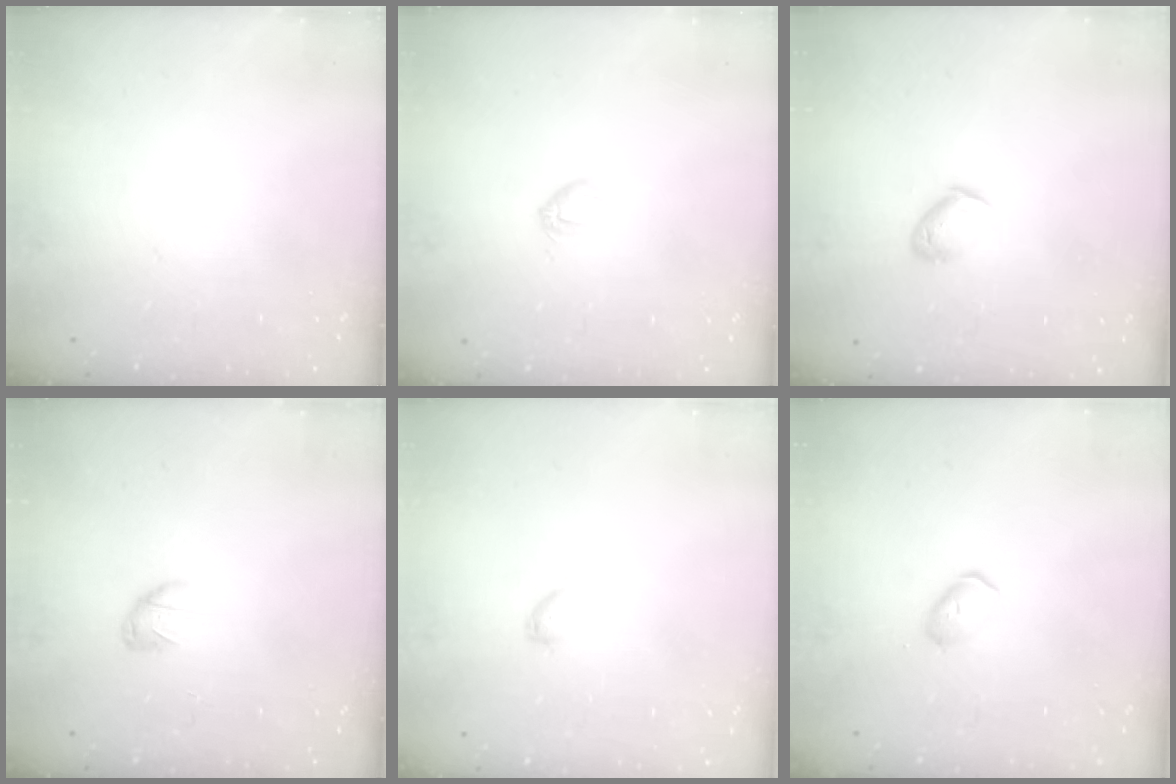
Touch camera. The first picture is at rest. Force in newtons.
{"total": 3.2, "press": 3.1, "slide": 0.9}
{"total": 4.4, "press": 4.4, "slide": 0.7}
{"total": 5.1, "press": 5.0, "slide": 0.8}
{"total": 2.9, "press": 2.9, "slide": 0.4}
{"total": 3.9, "press": 3.8, "slide": 0.7}